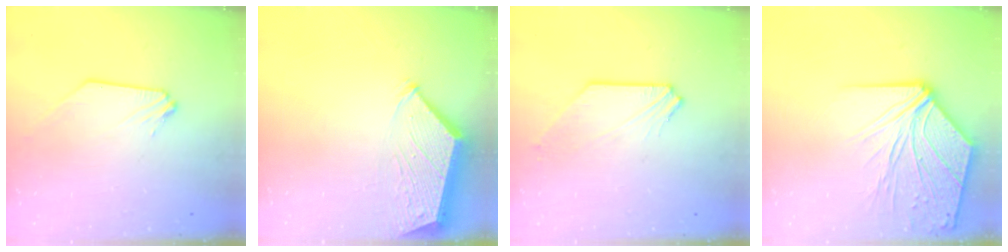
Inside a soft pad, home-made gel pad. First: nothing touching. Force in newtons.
{"total": 3.1, "press": 3.1, "slide": 0.4}
{"total": 1.4, "press": 1.3, "slide": 0.2}
{"total": 12.3, "press": 12.2, "slide": 1.7}